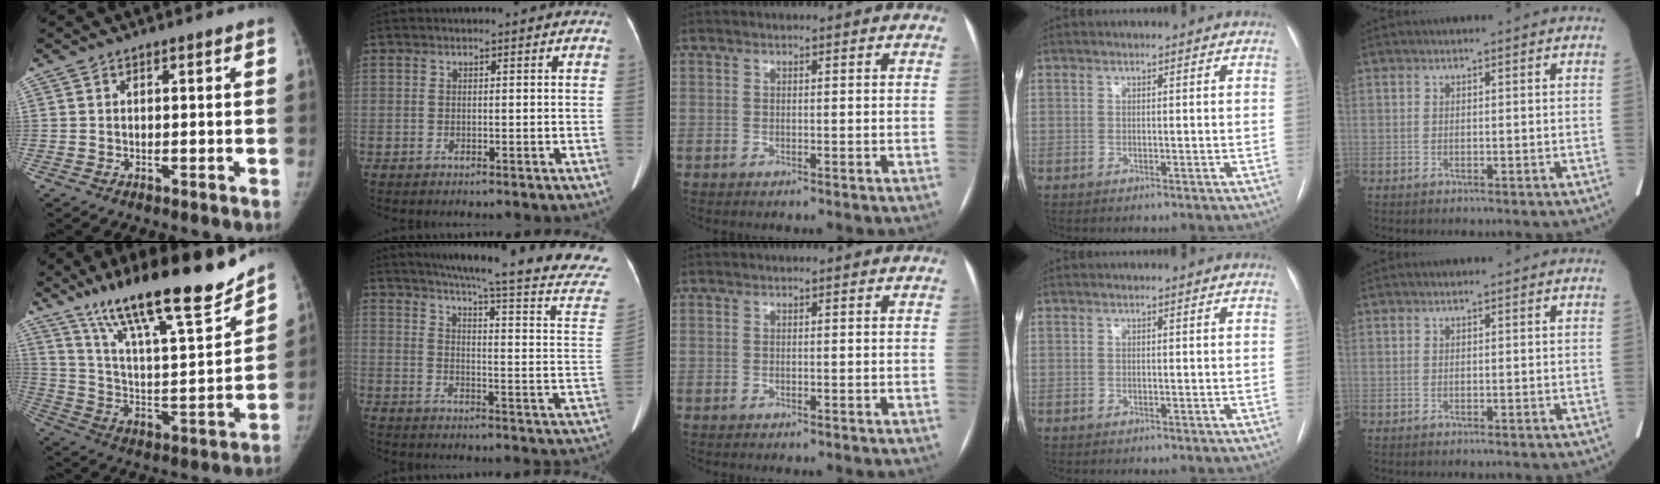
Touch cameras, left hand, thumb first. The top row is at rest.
{"thumb": {"total": 25.0, "force": [18.8, 4.7, 15.8], "torque": [-0.236, -0.082, 0.316]}, "index": {"total": 24.6, "force": [21.3, -0.5, 12.3], "torque": [-0.176, -0.076, 0.257]}}